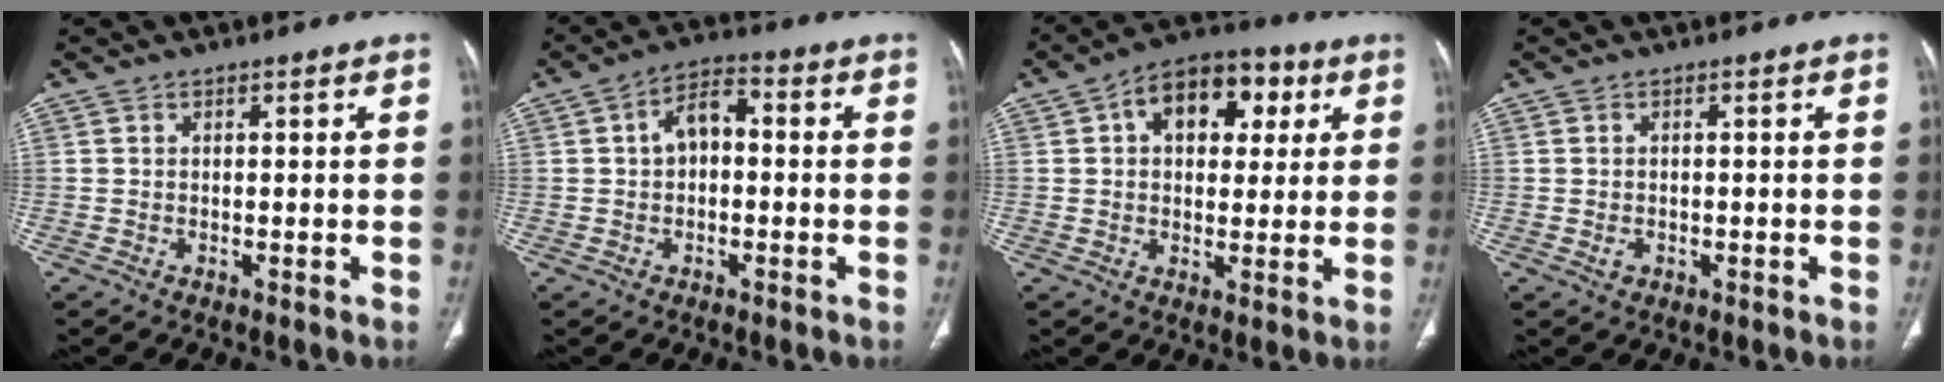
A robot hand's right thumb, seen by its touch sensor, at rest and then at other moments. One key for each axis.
{"total": 6.5, "fx": 0.3, "fy": 4.2, "fz": 4.9, "tx": -0.069, "ty": 0.024, "tz": -0.007}
{"total": 13.2, "fx": 4.2, "fy": 8.6, "fz": 9.1, "tx": -0.094, "ty": 0.015, "tz": 0.059}
{"total": 1.4, "fx": -0.4, "fy": 1.1, "fz": 0.7, "tx": -0.013, "ty": 0.006, "tz": -0.002}